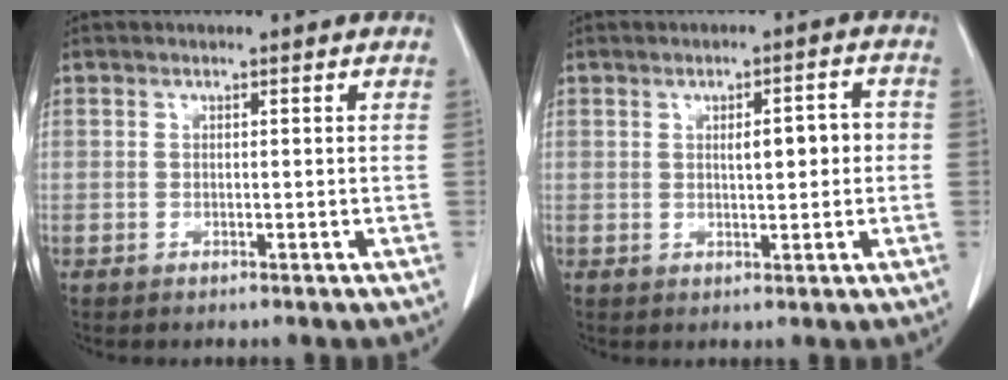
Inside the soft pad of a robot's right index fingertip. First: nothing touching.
{"total": 4.6, "force": [0.3, 1.4, 4.4], "torque": [-0.065, 0.013, 0.008]}